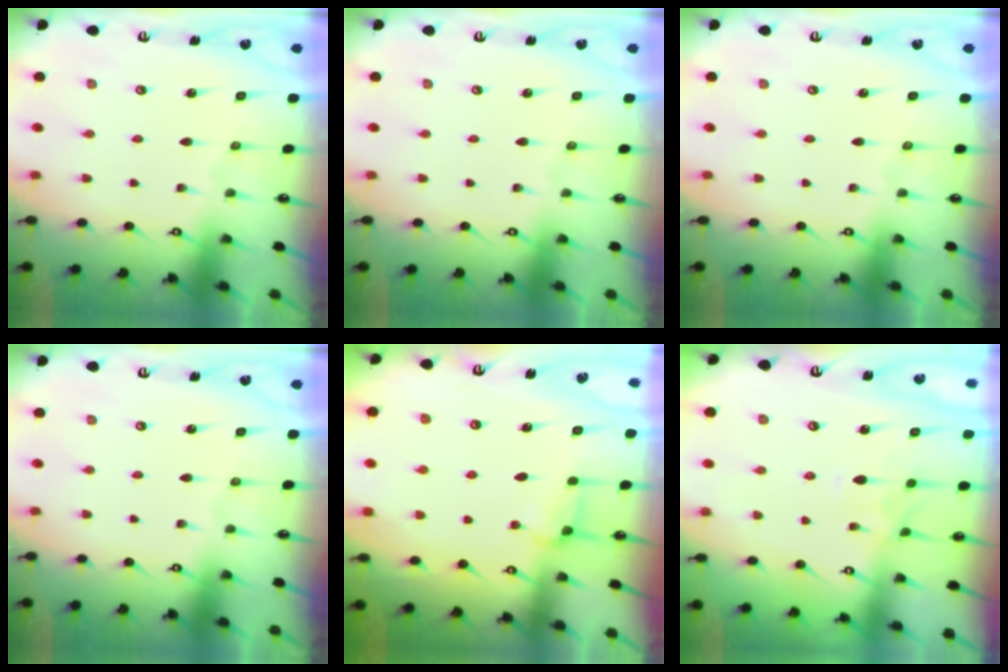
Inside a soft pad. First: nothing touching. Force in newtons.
{"total": 0.0}
{"total": 0.0}
{"total": 0.0}
{"total": 2.5, "press": 2.5, "slide": 0.6}
{"total": 1.3, "press": 1.0, "slide": 0.8}